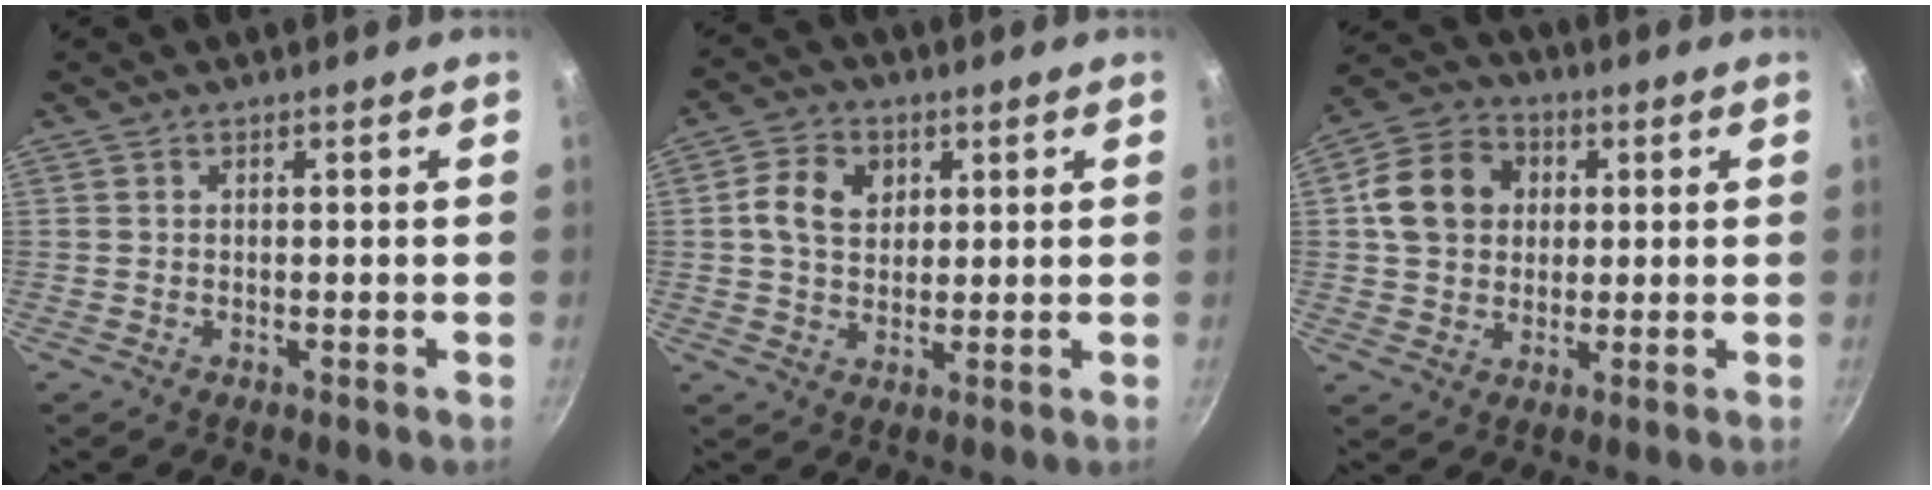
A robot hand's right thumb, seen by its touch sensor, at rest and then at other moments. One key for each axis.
{"total": 7.8, "fx": 1.9, "fy": 6.0, "fz": 4.7, "tx": -0.069, "ty": 0.000, "tz": 0.030}
{"total": 12.3, "fx": 1.8, "fy": 10.3, "fz": 6.5, "tx": -0.096, "ty": 0.012, "tz": 0.023}